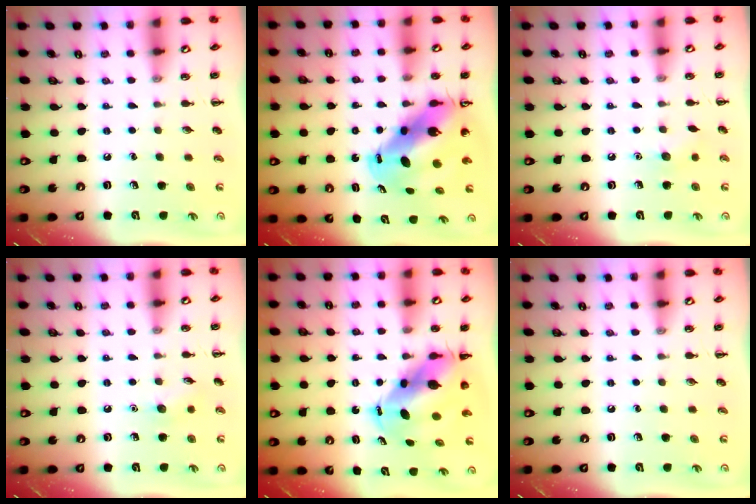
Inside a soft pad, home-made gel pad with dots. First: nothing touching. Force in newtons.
{"total": 13.2, "press": 12.7, "slide": 3.6}
{"total": 6.4, "press": 6.2, "slide": 1.8}
{"total": 6.9, "press": 6.6, "slide": 1.7}
{"total": 9.2, "press": 8.9, "slide": 2.3}
{"total": 0.0}